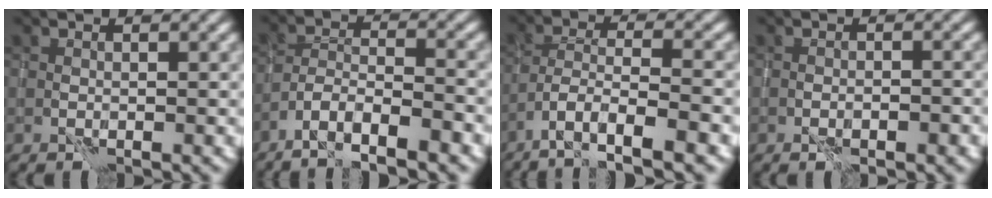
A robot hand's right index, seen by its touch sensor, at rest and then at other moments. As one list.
[{"total": 5.7, "force": [-4.4, 1.1, 3.5], "torque": [-0.060, 0.003, -0.081]}, {"total": 6.5, "force": [-4.3, 1.4, 4.7], "torque": [-0.083, 0.002, -0.076]}, {"total": 2.0, "force": [-1.1, 0.6, 1.5], "torque": [-0.029, 0.011, -0.012]}]